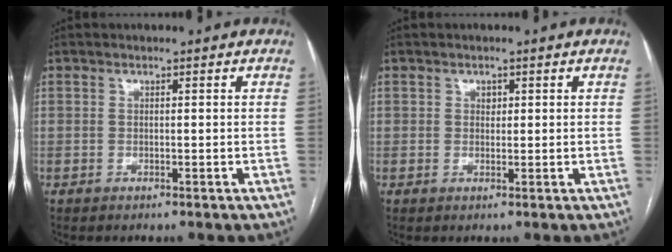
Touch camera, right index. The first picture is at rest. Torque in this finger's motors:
{"motor_torque": [0.09, 0.05, 0.07, 0.02]}